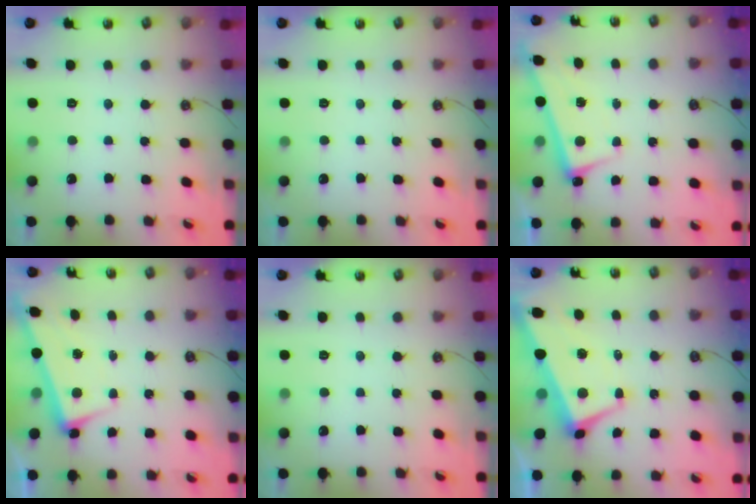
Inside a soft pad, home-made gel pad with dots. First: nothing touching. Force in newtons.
{"total": 0.0}
{"total": 2.7, "press": 2.7, "slide": 0.5}
{"total": 2.6, "press": 2.5, "slide": 0.9}
{"total": 0.0}
{"total": 1.7, "press": 1.1, "slide": 1.3}